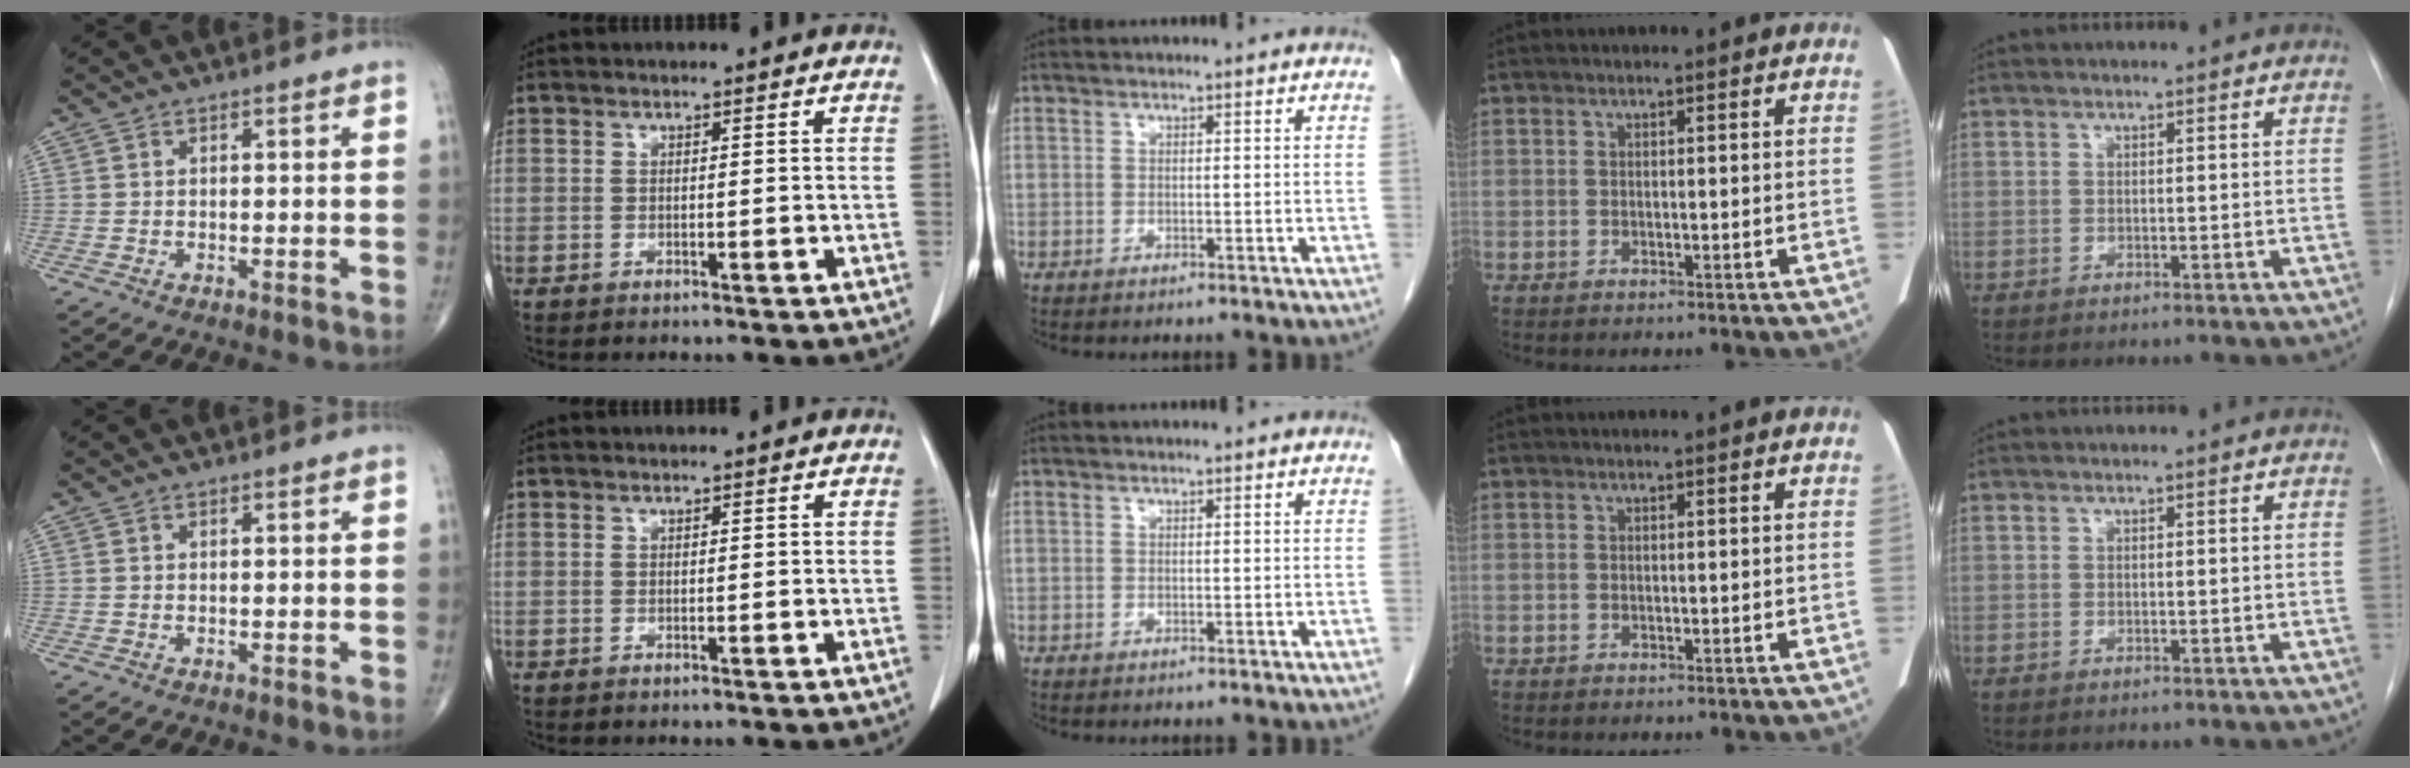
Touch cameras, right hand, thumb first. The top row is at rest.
{}